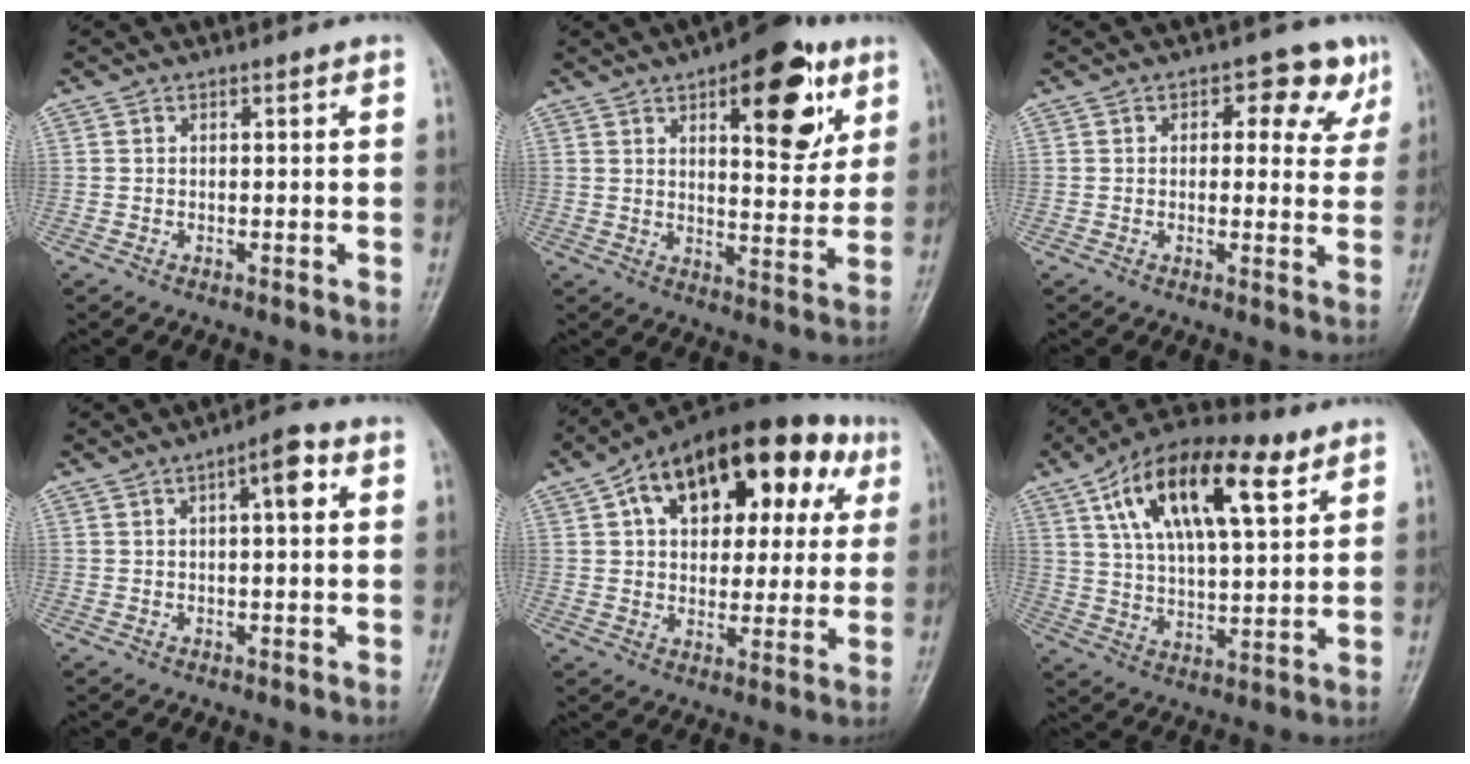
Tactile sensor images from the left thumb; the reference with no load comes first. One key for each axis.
{"total": 16.1, "fx": 7.6, "fy": 6.9, "fz": 12.5, "tx": -0.123, "ty": -0.027, "tz": 0.101}
{"total": 7.4, "fx": 3.4, "fy": 4.6, "fz": 4.7, "tx": -0.009, "ty": -0.007, "tz": 0.032}
{"total": 5.4, "fx": 1.6, "fy": 1.7, "fz": 4.9, "tx": -0.068, "ty": 0.012, "tz": 0.018}
{"total": 23.8, "fx": 8.8, "fy": 13.5, "fz": 17.6, "tx": -0.221, "ty": 0.033, "tz": 0.129}
{"total": 19.4, "fx": 9.0, "fy": 8.0, "fz": 15.2, "tx": -0.240, "ty": -0.009, "tz": 0.154}